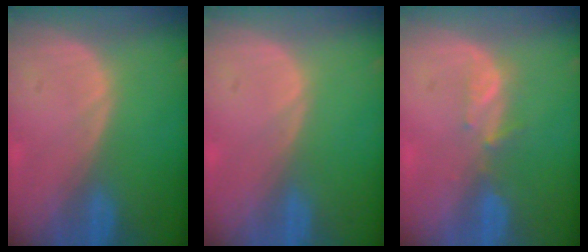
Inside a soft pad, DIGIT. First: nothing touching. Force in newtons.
{"total": 0.0}
{"total": 2.3, "press": 2.1, "slide": 0.8}